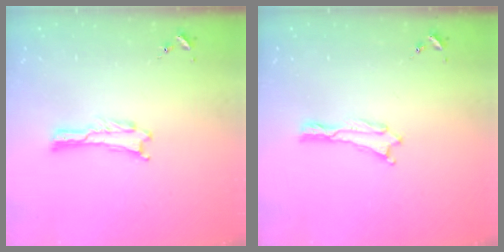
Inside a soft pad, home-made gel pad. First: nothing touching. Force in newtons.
{"total": 0.0}